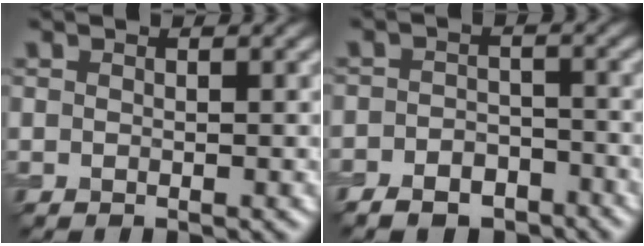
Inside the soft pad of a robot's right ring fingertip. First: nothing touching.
{"total": 4.8, "force": [-3.7, 2.5, 1.9], "torque": [-0.022, 0.001, -0.064]}